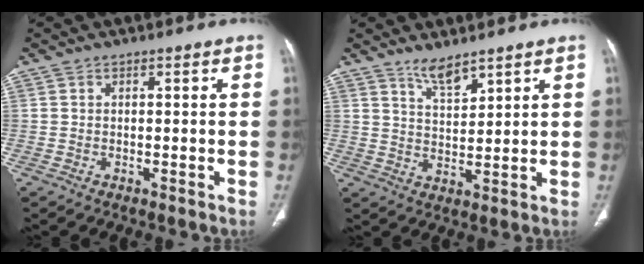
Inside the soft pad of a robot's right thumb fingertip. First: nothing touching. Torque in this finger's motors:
{"motor_torque": [0.52, 0.45, 0.22, -0.33, 0.00]}